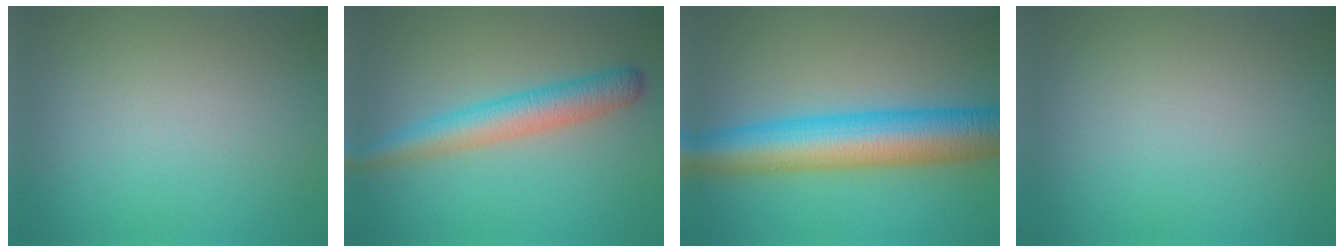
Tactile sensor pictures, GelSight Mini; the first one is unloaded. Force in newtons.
{"total": 4.5, "press": 4.5, "slide": 0.1}
{"total": 9.6, "press": 9.6, "slide": 0.3}
{"total": 0.0}